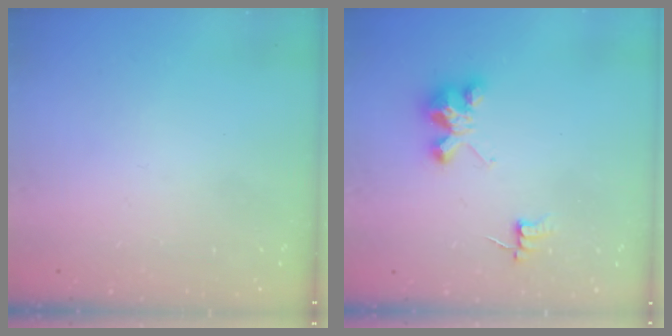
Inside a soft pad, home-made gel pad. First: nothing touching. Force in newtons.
{"total": 4.6, "press": 4.6, "slide": 0.3}